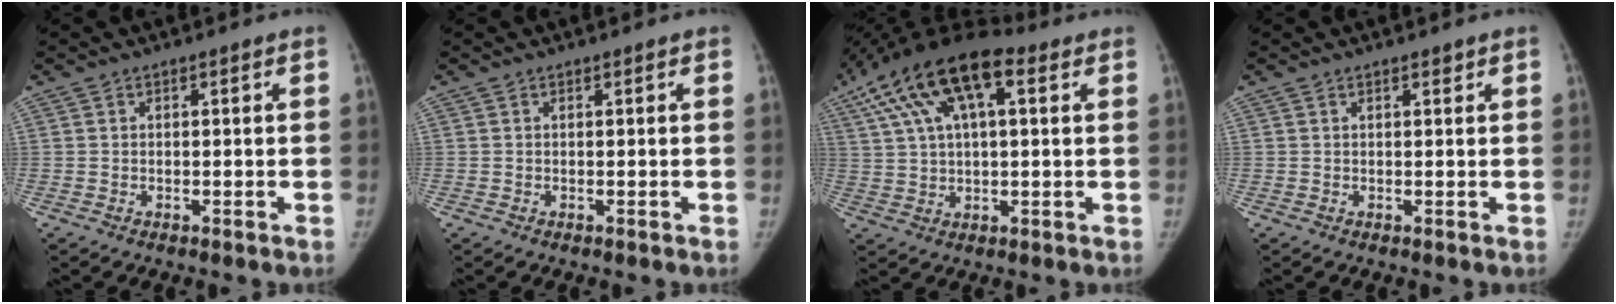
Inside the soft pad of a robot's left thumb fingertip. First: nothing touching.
{"total": 0.0}
{"total": 17.3, "force": [7.4, 7.7, 13.6], "torque": [-0.253, 0.026, 0.126]}
{"total": 0.7, "force": [0.5, 0.2, 0.4], "torque": [-0.006, -0.002, 0.008]}